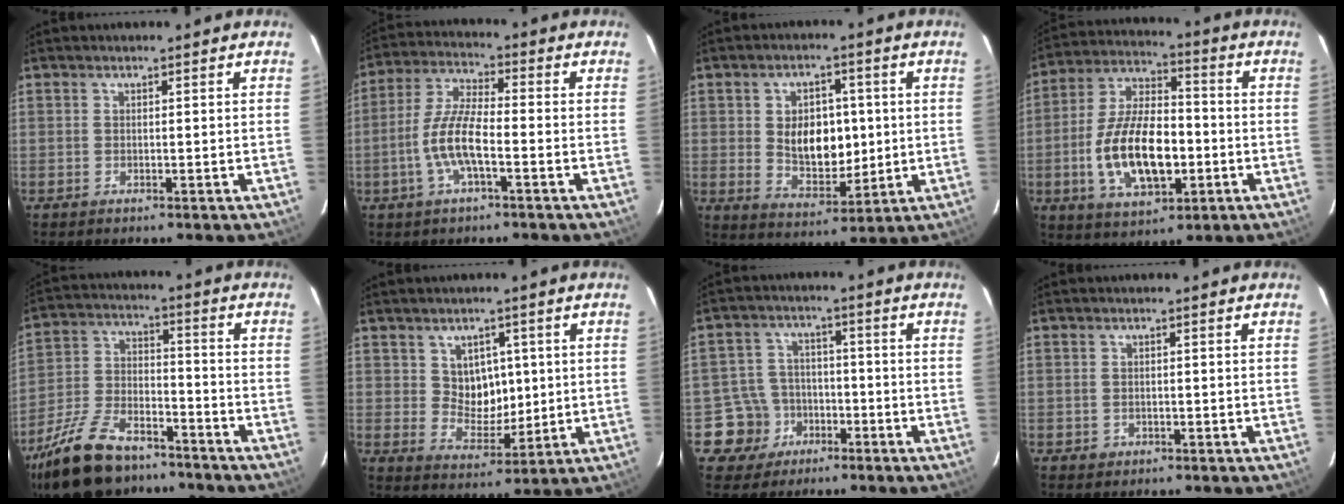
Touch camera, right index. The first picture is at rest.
{"total": 9.2, "force": [-3.0, 2.3, 8.3], "torque": [-0.177, 0.003, -0.060]}
{"total": 10.3, "force": [0.7, 6.8, 7.7], "torque": [-0.135, 0.001, 0.025]}
{"total": 16.9, "force": [-3.8, 8.2, 14.3], "torque": [-0.288, 0.005, -0.058]}
{"total": 19.7, "force": [-14.5, 8.6, 10.0], "torque": [-0.214, -0.010, -0.248]}
{"total": 6.9, "force": [1.7, 5.8, 3.2], "torque": [-0.050, 0.002, 0.040]}
{"total": 7.5, "force": [-3.6, 6.6, 0.1], "torque": [-0.027, 0.026, -0.055]}
{"total": 1.2, "force": [-0.5, 1.1, 0.1], "torque": [0.000, 0.000, -0.002]}